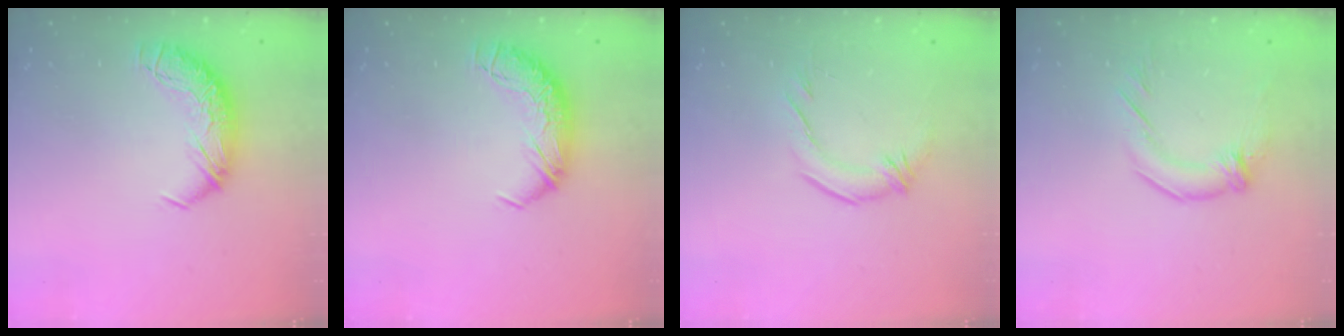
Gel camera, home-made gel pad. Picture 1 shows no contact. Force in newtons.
{"total": 0.0}
{"total": 1.9, "press": 1.0, "slide": 1.7}
{"total": 1.6, "press": 0.0, "slide": 1.6}